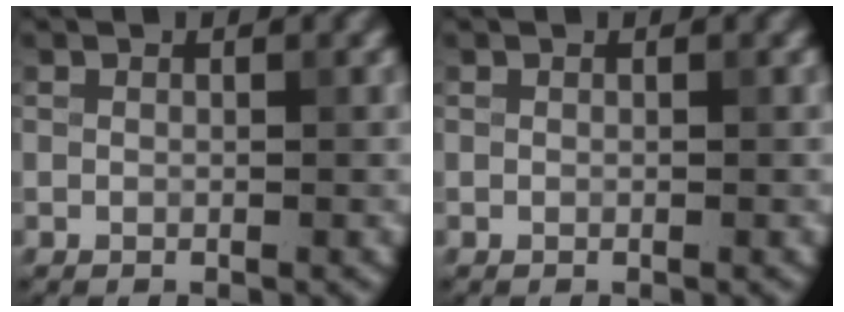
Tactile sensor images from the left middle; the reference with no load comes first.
{"total": 0.0}